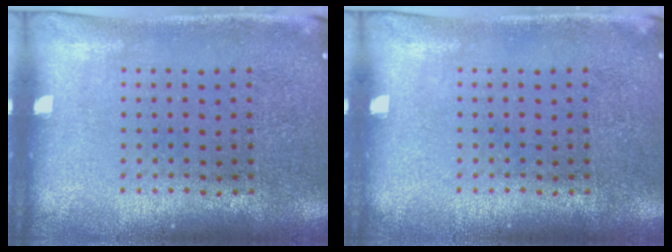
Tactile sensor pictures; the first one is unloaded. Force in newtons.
{"total": 0.0}